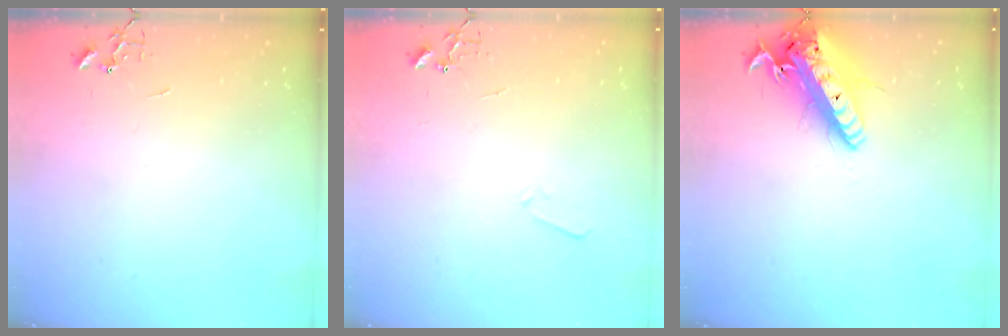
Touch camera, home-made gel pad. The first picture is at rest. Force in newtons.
{"total": 4.8, "press": 4.7, "slide": 0.7}
{"total": 19.8, "press": 19.4, "slide": 4.0}